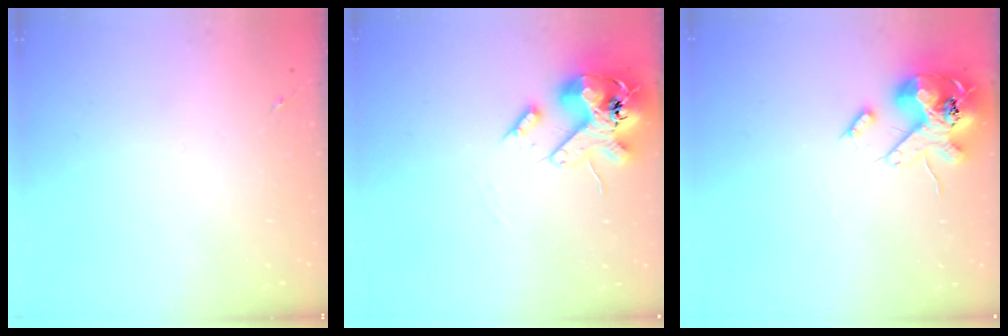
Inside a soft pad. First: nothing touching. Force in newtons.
{"total": 16.8, "press": 16.5, "slide": 2.9}
{"total": 15.3, "press": 15.1, "slide": 2.5}